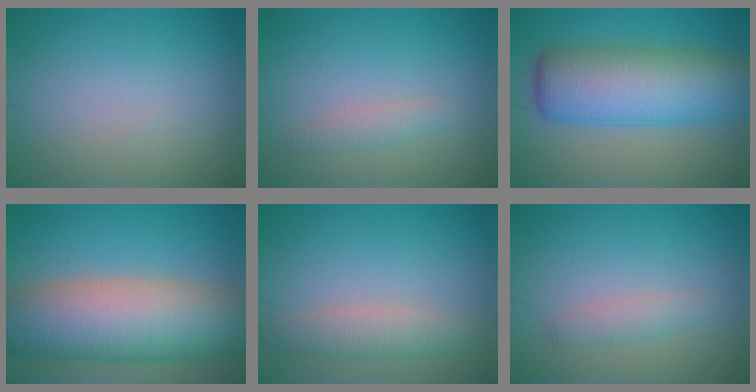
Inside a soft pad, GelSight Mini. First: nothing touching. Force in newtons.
{"total": 1.4, "press": 1.4, "slide": 0.1}
{"total": 10.3, "press": 10.3, "slide": 0.4}
{"total": 12.8, "press": 12.8, "slide": 0.5}
{"total": 2.8, "press": 2.8, "slide": 0.0}
{"total": 1.6, "press": 1.6, "slide": 0.0}